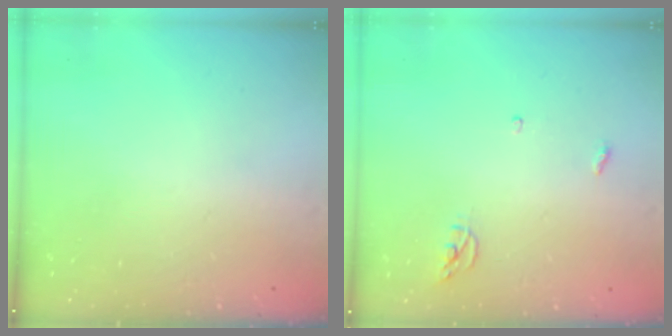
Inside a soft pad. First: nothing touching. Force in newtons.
{"total": 3.6, "press": 3.6, "slide": 0.3}